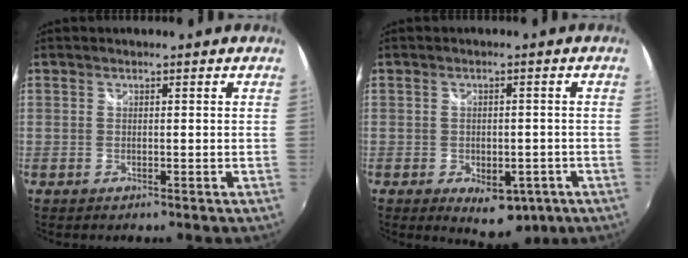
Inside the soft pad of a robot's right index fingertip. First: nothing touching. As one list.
[{"total": 8.2, "force": [-4.1, 4.8, 5.3], "torque": [-0.082, -0.012, -0.046]}]